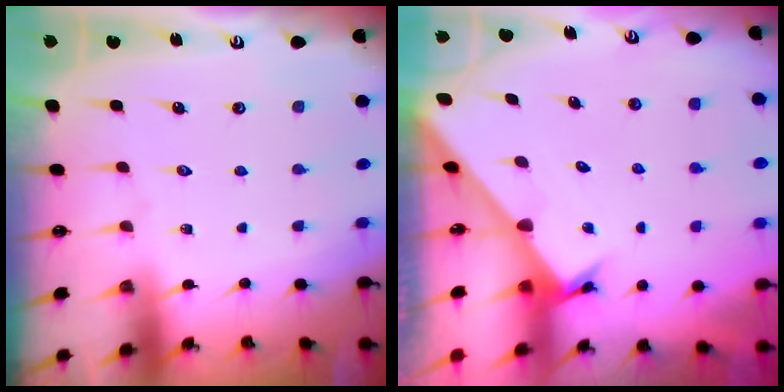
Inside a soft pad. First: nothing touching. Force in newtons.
{"total": 2.3, "press": 2.3, "slide": 0.2}